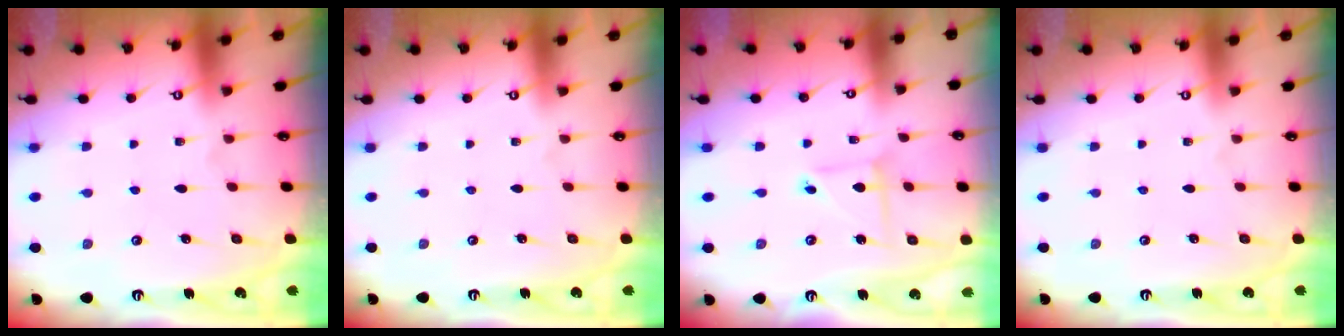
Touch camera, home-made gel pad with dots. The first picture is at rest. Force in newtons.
{"total": 0.0}
{"total": 3.1, "press": 3.0, "slide": 0.3}
{"total": 0.0}